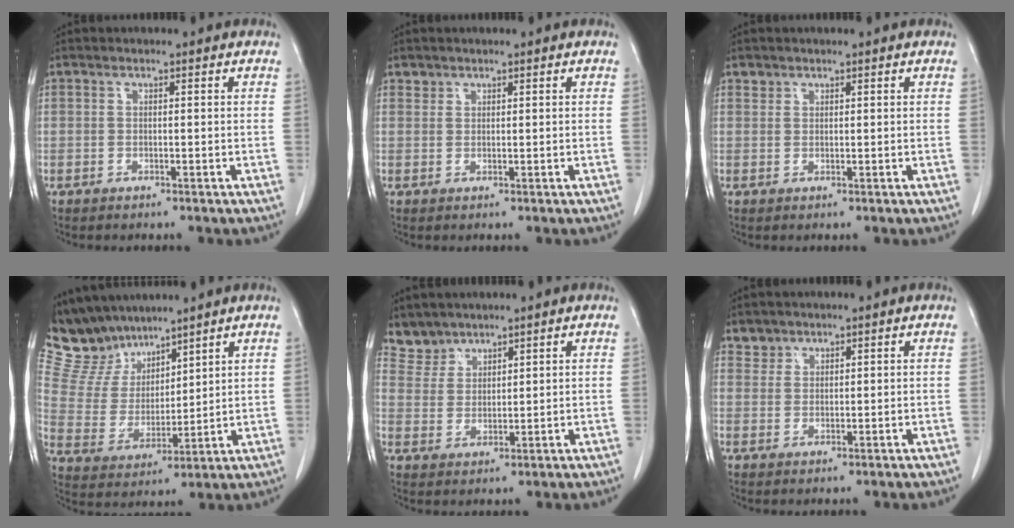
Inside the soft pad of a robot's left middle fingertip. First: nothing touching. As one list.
[{"total": 1.0, "force": [0.8, 0.6, -0.1], "torque": [0.010, 0.002, 0.011]}, {"total": 1.0, "force": [0.8, 0.6, -0.1], "torque": [0.008, 0.003, 0.010]}, {"total": 10.6, "force": [9.5, 4.3, 2.0], "torque": [-0.060, 0.020, 0.198]}, {"total": 4.2, "force": [3.9, 1.7, -0.4], "torque": [0.011, 0.005, 0.083]}, {"total": 2.2, "force": [1.8, 1.2, -0.4], "torque": [0.014, 0.006, 0.028]}]